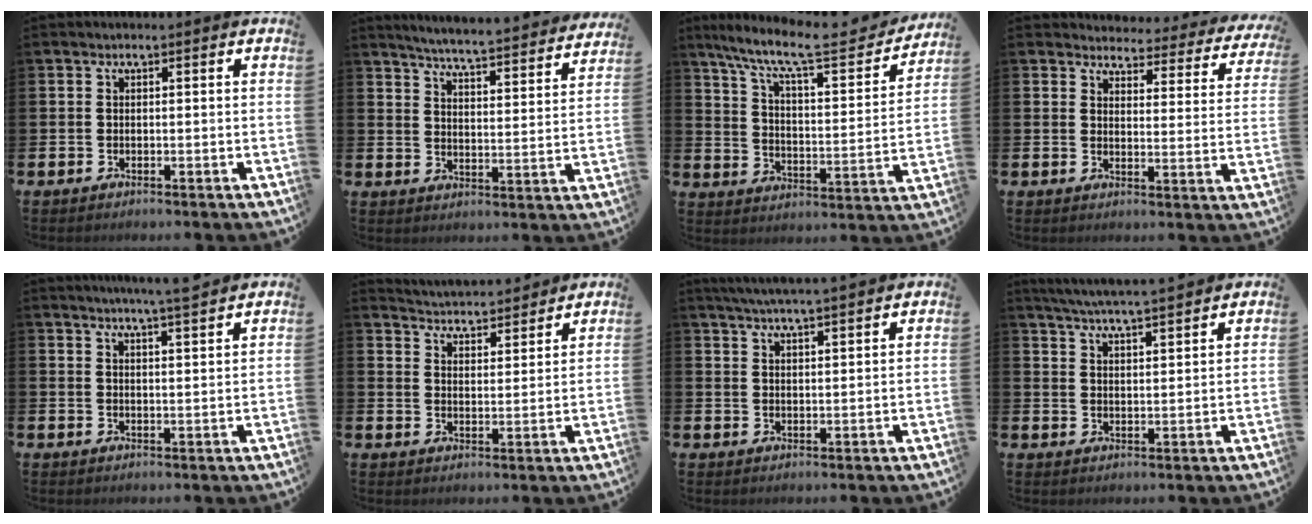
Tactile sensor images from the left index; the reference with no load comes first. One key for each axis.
{"total": 5.4, "fx": 5.3, "fy": -0.3, "fz": 1.2, "tx": -0.042, "ty": -0.046, "tz": 0.087}
{"total": 9.7, "fx": 8.2, "fy": 1.7, "fz": 4.9, "tx": -0.126, "ty": -0.053, "tz": 0.132}
{"total": 3.3, "fx": 3.1, "fy": 1.0, "fz": 0.3, "tx": -0.015, "ty": -0.036, "tz": 0.047}
{"total": 4.8, "fx": 4.6, "fy": -1.0, "fz": 1.1, "tx": -0.022, "ty": -0.026, "tz": 0.078}
{"total": 4.6, "fx": 4.6, "fy": 0.4, "fz": -0.2, "tx": -0.012, "ty": -0.038, "tz": 0.080}
{"total": 4.8, "fx": 4.7, "fy": -0.5, "fz": 1.2, "tx": -0.034, "ty": -0.018, "tz": 0.083}
{"total": 5.4, "fx": 5.3, "fy": -0.4, "fz": 1.2, "tx": -0.044, "ty": -0.030, "tz": 0.094}